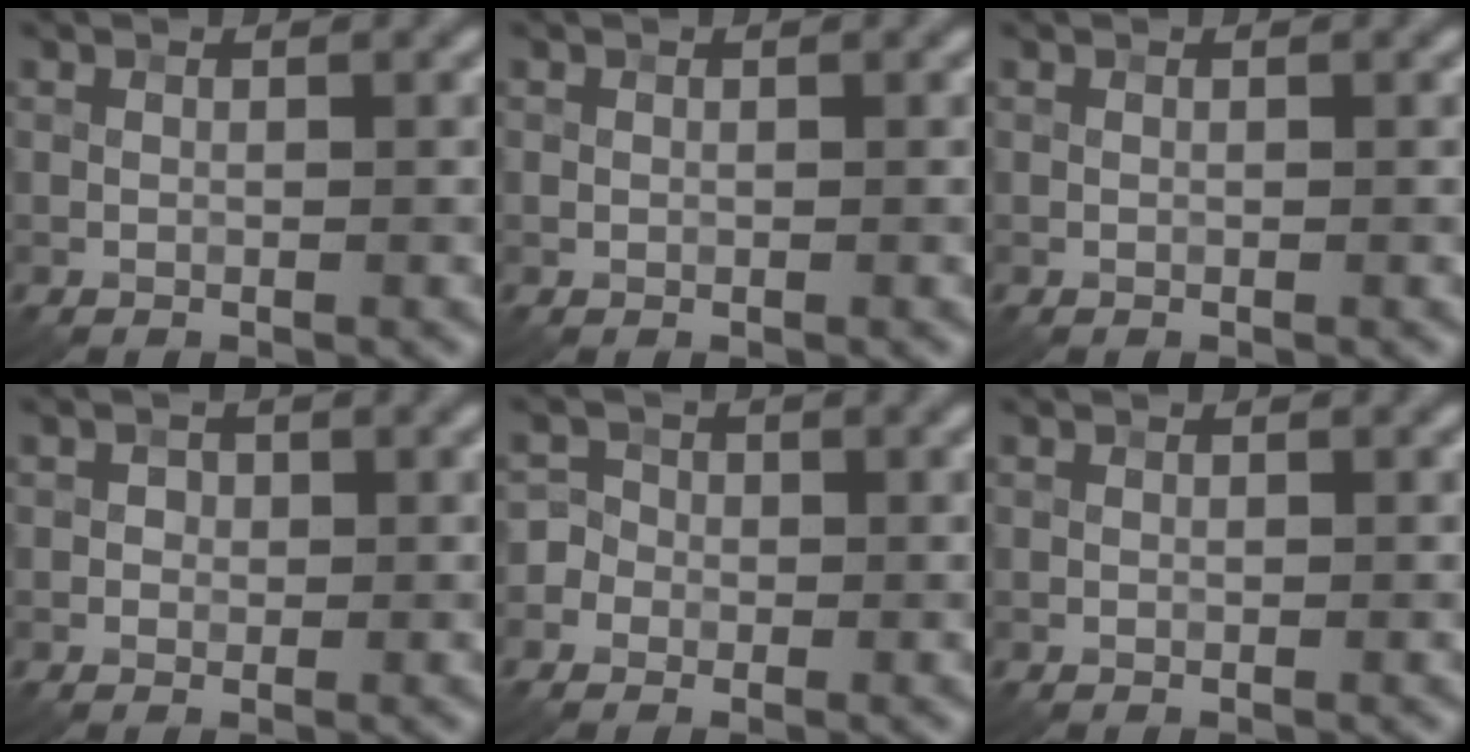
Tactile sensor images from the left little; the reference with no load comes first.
{"total": 0.0}
{"total": 0.0}
{"total": 0.9, "force": [0.1, 0.8, 0.3], "torque": [0.000, -0.003, 0.000]}
{"total": 2.8, "force": [-1.3, 2.5, 0.4], "torque": [0.011, 0.010, -0.045]}
{"total": 0.0}